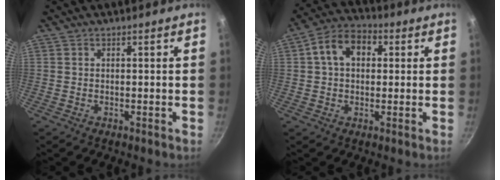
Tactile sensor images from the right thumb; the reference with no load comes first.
{"total": 9.8, "force": [2.2, 6.9, 6.6], "torque": [-0.089, 0.023, 0.020]}